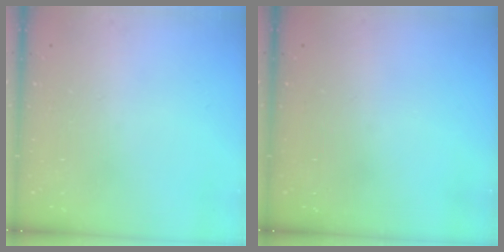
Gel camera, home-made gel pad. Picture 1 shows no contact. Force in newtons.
{"total": 0.0}